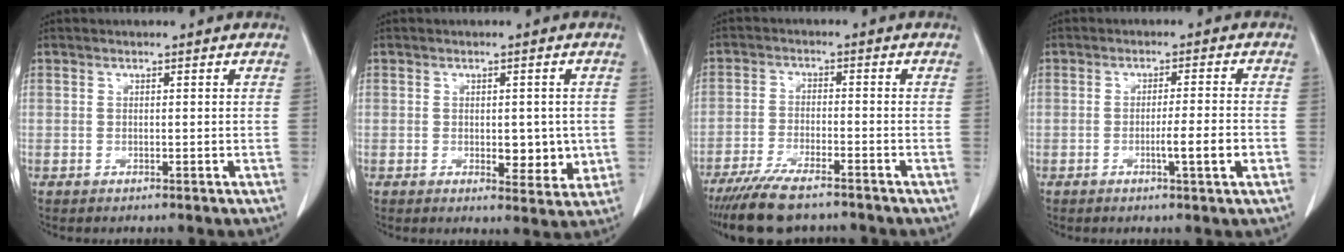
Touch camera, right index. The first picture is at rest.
{"total": 5.3, "force": [-0.5, 2.7, 4.6], "torque": [-0.050, -0.007, 0.001]}
{"total": 9.8, "force": [-8.0, 1.9, 5.3], "torque": [-0.091, -0.023, -0.134]}
{"total": 4.8, "force": [-1.6, -0.3, 4.6], "torque": [-0.068, -0.004, -0.023]}